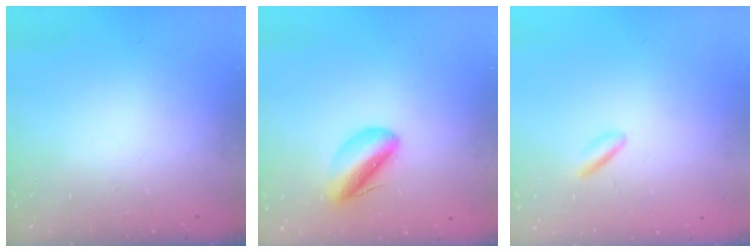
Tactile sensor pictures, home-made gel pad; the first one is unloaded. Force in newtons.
{"total": 7.4, "press": 7.1, "slide": 2.0}
{"total": 1.8, "press": 1.6, "slide": 0.8}